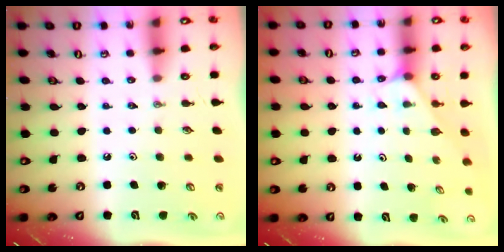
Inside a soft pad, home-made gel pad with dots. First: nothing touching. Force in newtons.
{"total": 2.1, "press": 2.1, "slide": 0.4}